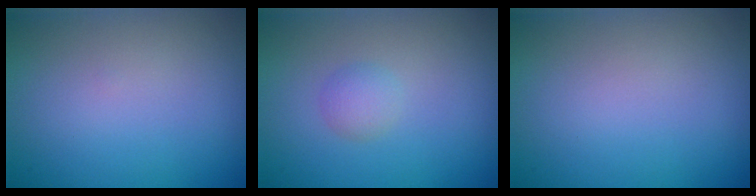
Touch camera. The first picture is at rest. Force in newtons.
{"total": 1.5, "press": 1.5, "slide": 0.0}
{"total": 0.0}